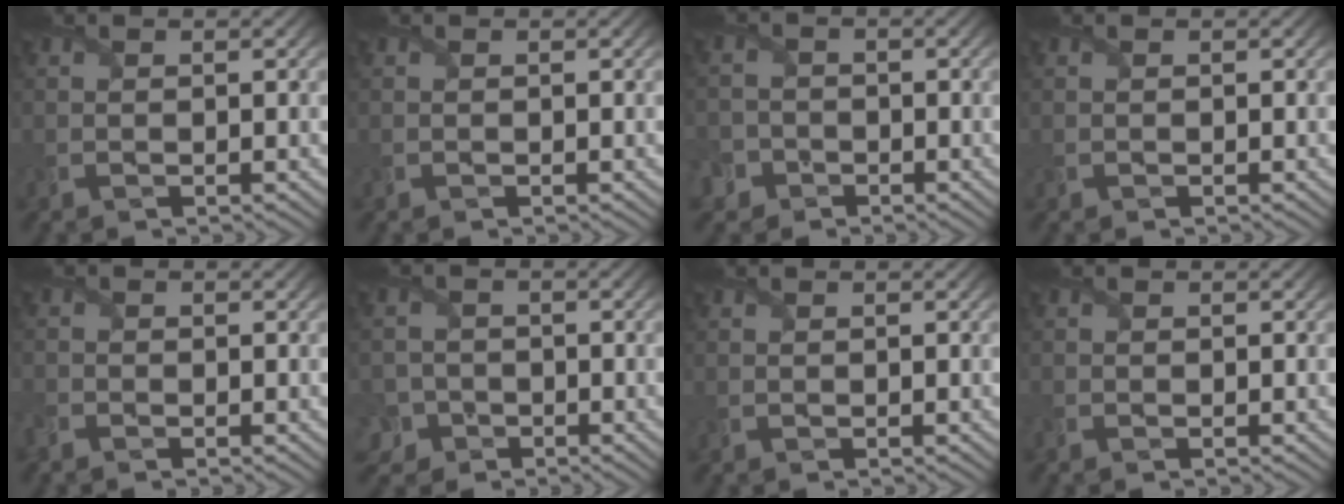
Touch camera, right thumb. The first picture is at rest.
{"total": 0.0}
{"total": 4.3, "force": [-2.4, 3.5, 0.9], "torque": [-0.020, -0.005, -0.058]}
{"total": 0.0}
{"total": 1.7, "force": [-1.5, 0.8, 0.4], "torque": [-0.016, -0.011, -0.041]}
{"total": 4.8, "force": [-2.7, 3.8, 1.2], "torque": [-0.024, -0.006, -0.061]}
{"total": 0.0}
{"total": 0.5, "force": [-0.5, 0.2, 0.1], "torque": [-0.003, -0.007, -0.008]}